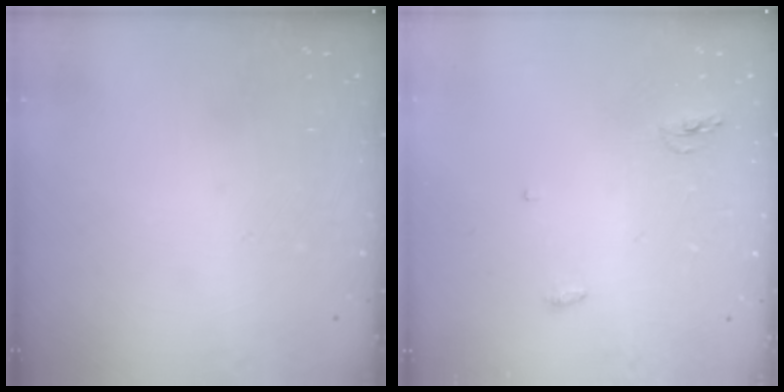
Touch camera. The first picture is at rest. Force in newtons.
{"total": 4.5, "press": 4.2, "slide": 1.5}